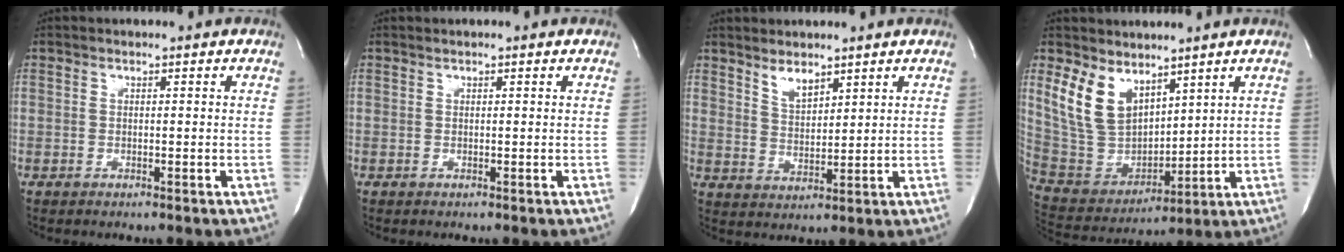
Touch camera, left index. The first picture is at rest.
{"total": 0.0}
{"total": 3.4, "force": [2.6, 1.3, 1.7], "torque": [-0.036, -0.010, 0.055]}
{"total": 10.6, "force": [6.3, 6.2, 5.8], "torque": [-0.134, 0.000, 0.142]}